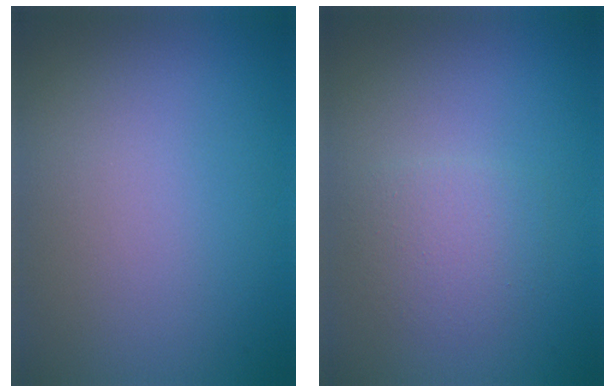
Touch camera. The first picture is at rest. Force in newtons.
{"total": 2.3, "press": 2.3, "slide": 0.0}